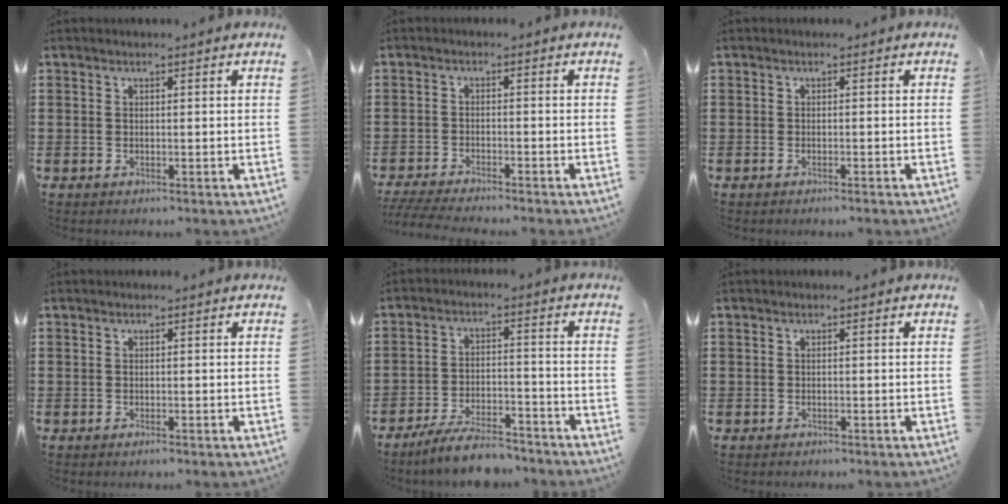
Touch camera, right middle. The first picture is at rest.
{"total": 3.5, "force": [-3.4, -0.1, 0.9], "torque": [-0.031, -0.010, -0.072]}
{"total": 0.6, "force": [-0.5, 0.0, 0.3], "torque": [-0.007, -0.001, -0.009]}
{"total": 0.6, "force": [-0.4, 0.0, 0.4], "torque": [-0.011, -0.006, -0.006]}
{"total": 7.1, "force": [-6.5, 1.1, 2.7], "torque": [-0.049, 0.007, -0.121]}
{"total": 0.5, "force": [-0.5, 0.1, 0.1], "torque": [-0.004, -0.002, -0.010]}